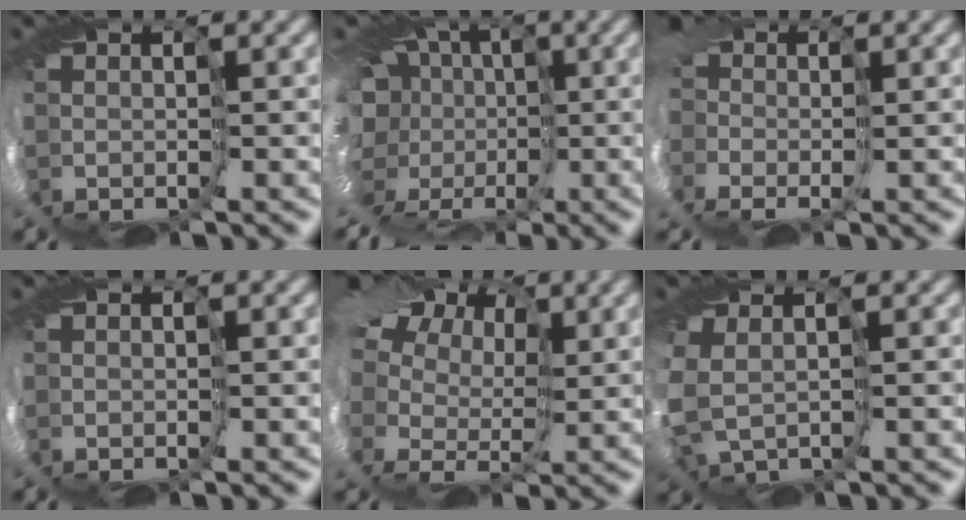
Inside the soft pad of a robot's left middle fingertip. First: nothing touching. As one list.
[{"total": 8.6, "force": [-1.1, 7.2, 4.6], "torque": [-0.099, 0.001, -0.025]}, {"total": 7.2, "force": [-0.7, 5.4, 4.7], "torque": [-0.090, -0.001, -0.037]}, {"total": 0.0}, {"total": 15.3, "force": [7.2, 9.5, 9.6], "torque": [-0.198, 0.057, 0.081]}, {"total": 4.8, "force": [-0.8, 3.3, 3.4], "torque": [-0.111, -0.021, 0.001]}]